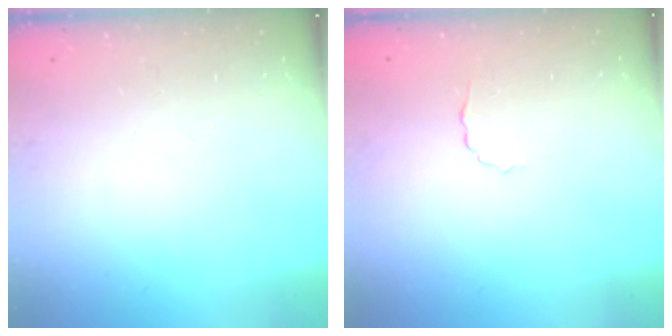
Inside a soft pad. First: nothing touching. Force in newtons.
{"total": 2.0, "press": 1.9, "slide": 0.6}